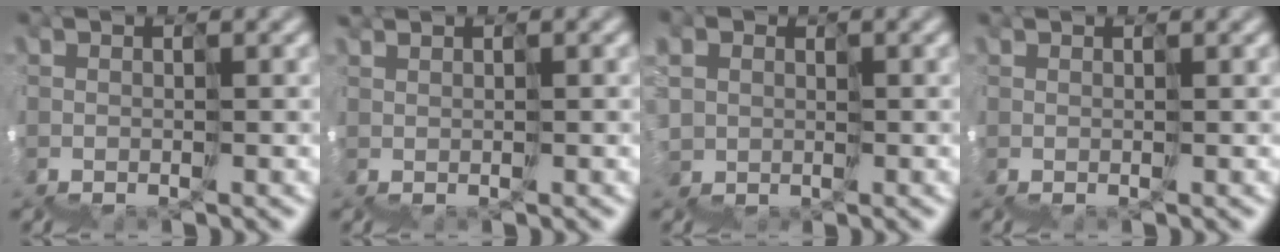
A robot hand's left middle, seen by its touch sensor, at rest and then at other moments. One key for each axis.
{"total": 0.7, "fx": 0.6, "fy": 0.1, "fz": -0.2, "tx": 0.004, "ty": 0.015, "tz": 0.017}
{"total": 3.7, "fx": 0.9, "fy": 0.4, "fz": -3.6, "tx": 0.040, "ty": 0.014, "tz": 0.013}
{"total": 0.5, "fx": 0.5, "fy": 0.0, "fz": -0.2, "tx": 0.005, "ty": 0.006, "tz": 0.007}